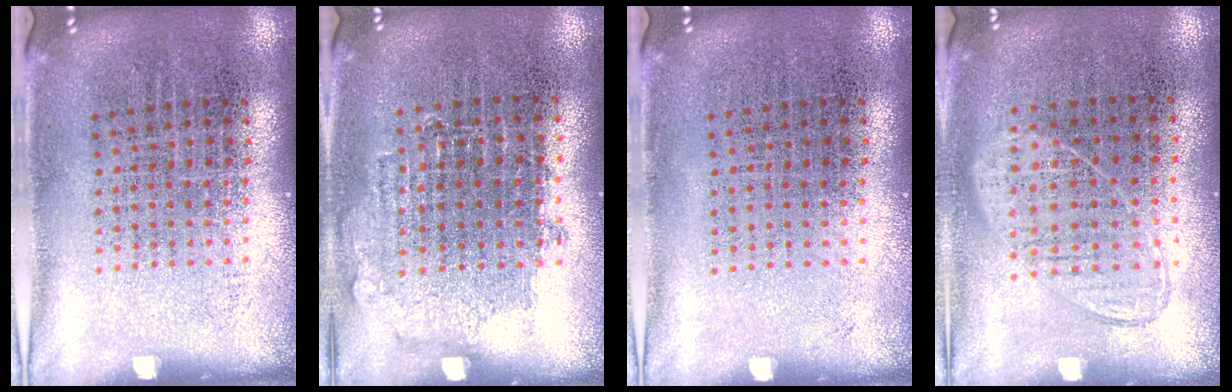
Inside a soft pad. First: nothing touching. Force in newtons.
{"total": 0.8, "press": 0.7, "slide": 0.3}
{"total": 0.0}
{"total": 1.0, "press": 0.8, "slide": 0.5}